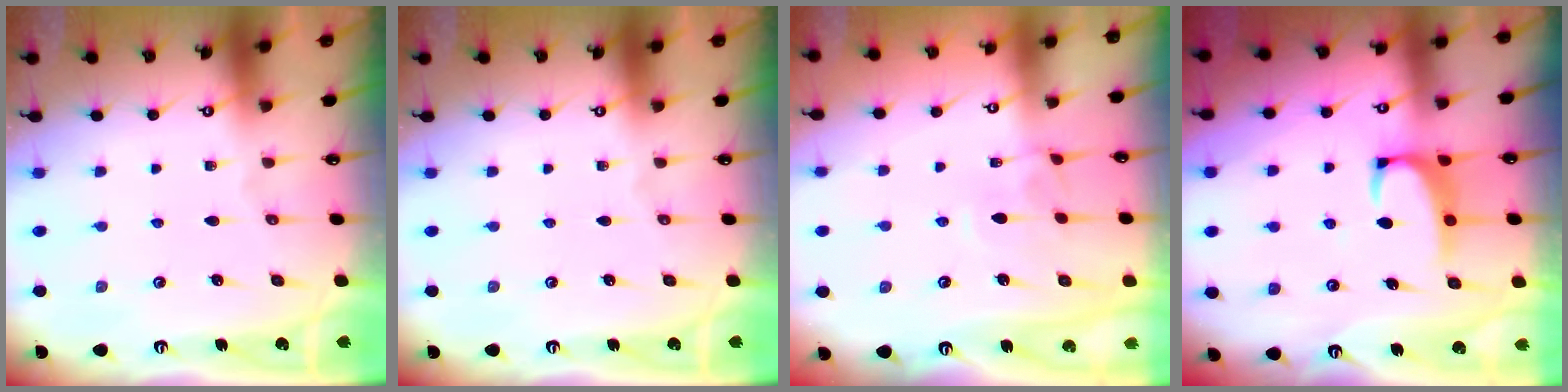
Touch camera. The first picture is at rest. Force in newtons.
{"total": 0.0}
{"total": 3.4, "press": 3.4, "slide": 0.1}
{"total": 2.9, "press": 2.8, "slide": 0.7}